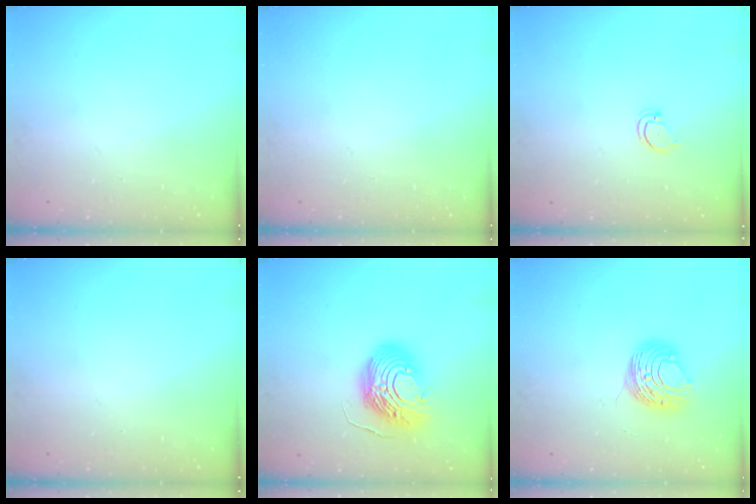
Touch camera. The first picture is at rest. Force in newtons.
{"total": 0.0}
{"total": 2.4, "press": 2.4, "slide": 0.2}
{"total": 0.0}
{"total": 17.7, "press": 17.6, "slide": 1.6}
{"total": 9.7, "press": 9.7, "slide": 0.6}